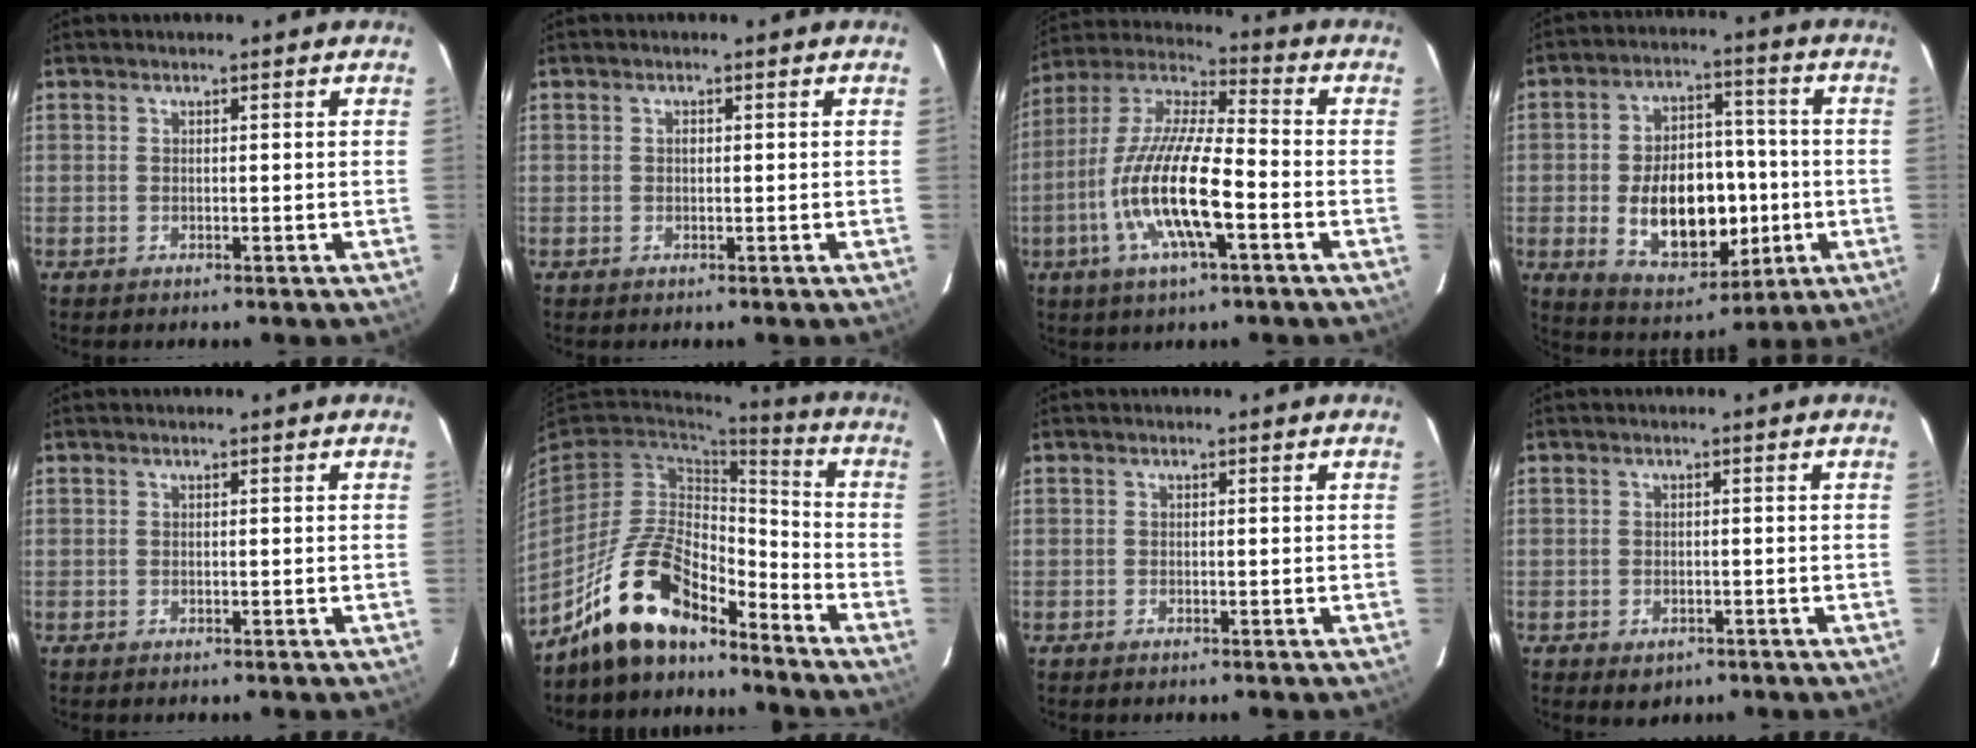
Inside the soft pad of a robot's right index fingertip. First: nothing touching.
{"total": 0.6, "force": [0.0, 0.5, 0.3], "torque": [-0.005, 0.003, 0.001]}
{"total": 17.0, "force": [-5.4, 4.0, 15.6], "torque": [-0.312, -0.009, -0.112]}
{"total": 16.7, "force": [-2.9, 10.4, 12.8], "torque": [-0.240, 0.015, -0.020]}
{"total": 0.0}
{"total": 15.6, "force": [-11.8, 6.1, 8.1], "torque": [-0.174, 0.013, -0.213]}
{"total": 0.0}
{"total": 3.1, "force": [-1.6, 2.2, 1.4], "torque": [-0.027, -0.004, -0.015]}